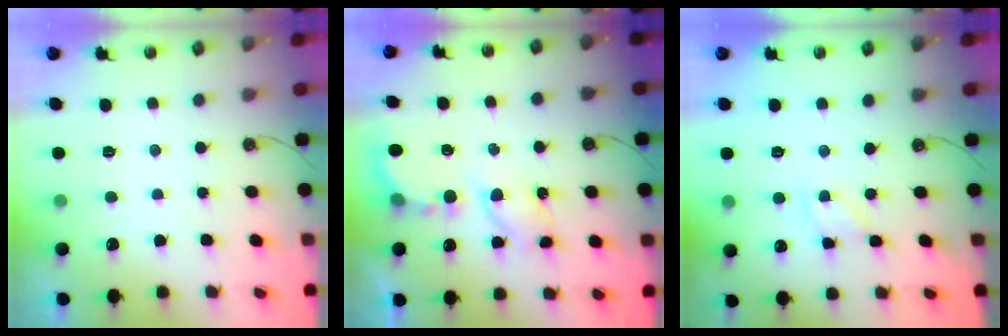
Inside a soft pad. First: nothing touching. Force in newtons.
{"total": 6.7, "press": 6.7, "slide": 0.2}
{"total": 3.9, "press": 3.9, "slide": 0.5}